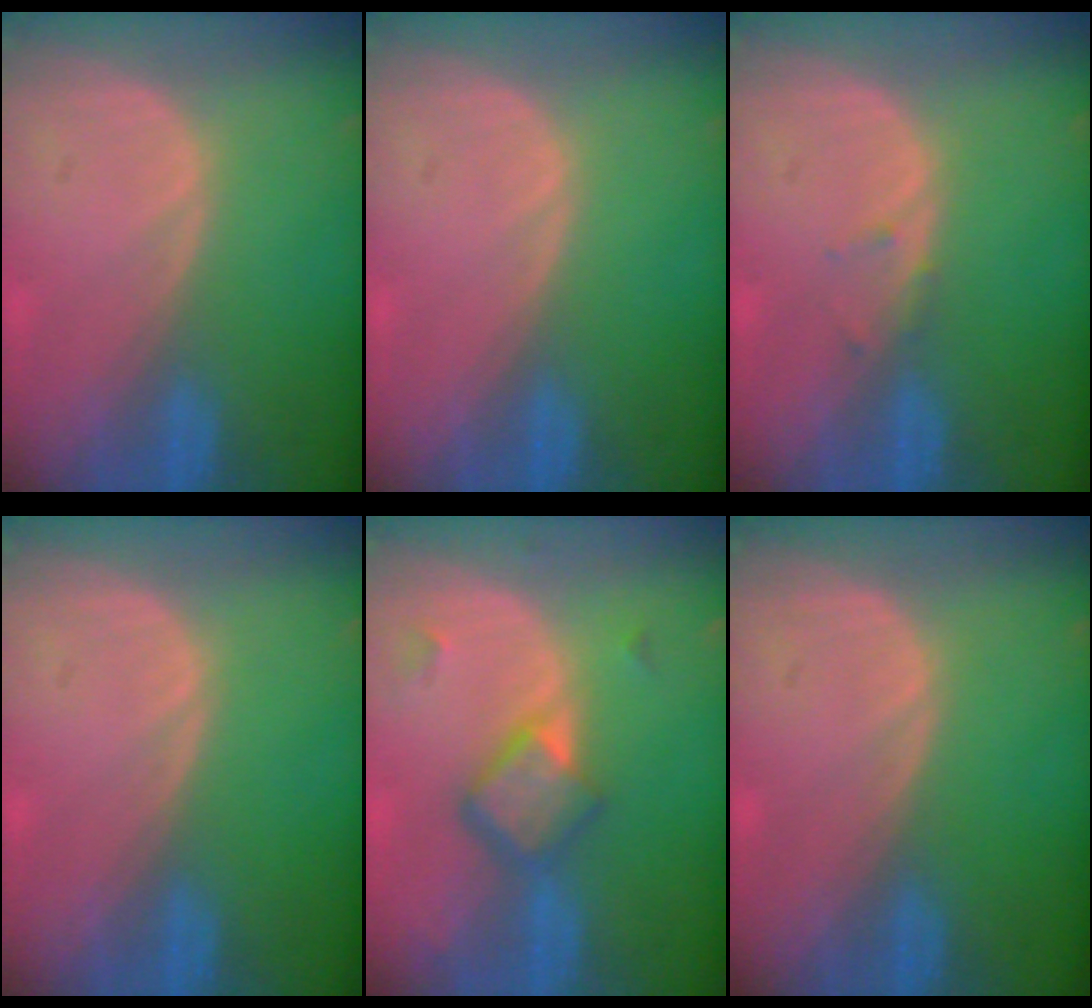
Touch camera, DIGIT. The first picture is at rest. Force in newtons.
{"total": 0.0}
{"total": 0.8, "press": 0.8, "slide": 0.2}
{"total": 0.0}
{"total": 5.9, "press": 5.0, "slide": 3.0}
{"total": 0.0}